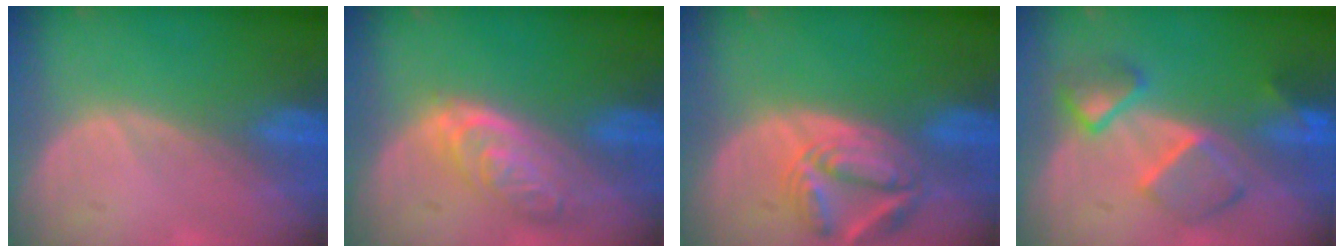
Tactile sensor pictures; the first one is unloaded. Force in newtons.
{"total": 6.2, "press": 5.7, "slide": 2.6}
{"total": 6.9, "press": 6.4, "slide": 2.7}
{"total": 6.8, "press": 6.6, "slide": 1.2}